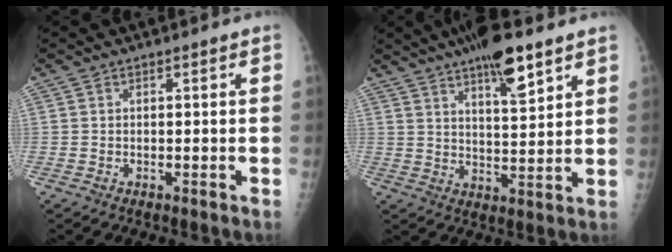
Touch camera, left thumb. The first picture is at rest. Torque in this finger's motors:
{"motor_torque": [1.82, 1.15, 1.02, -1.15, 0.09]}